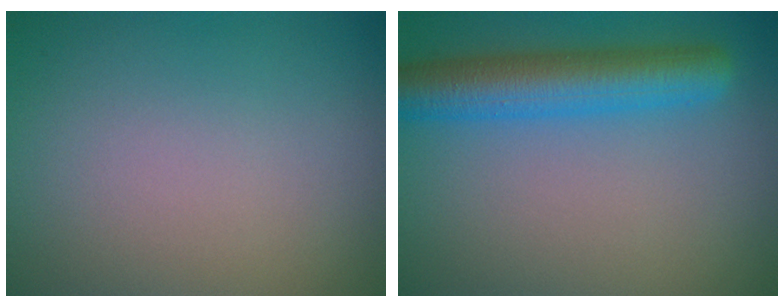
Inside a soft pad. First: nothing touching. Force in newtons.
{"total": 5.7, "press": 5.7, "slide": 0.3}